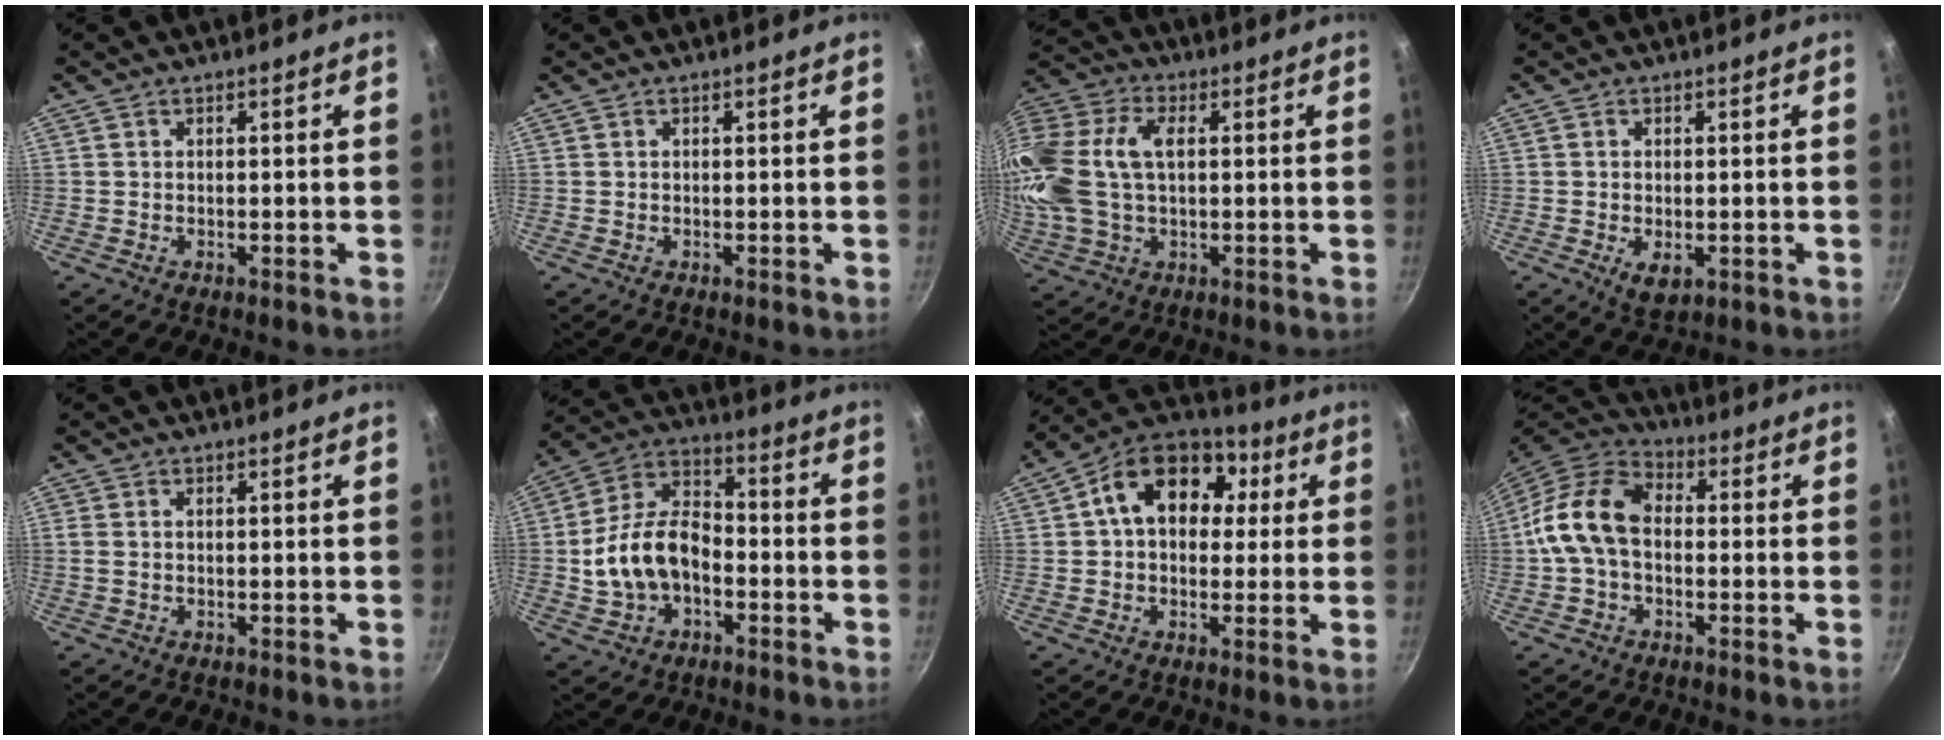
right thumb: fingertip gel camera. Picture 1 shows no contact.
{"total": 0.0}
{"total": 20.9, "force": [2.6, 13.3, 15.9], "torque": [-0.355, 0.032, 0.042]}
{"total": 4.1, "force": [-0.9, 2.3, 3.2], "torque": [-0.053, -0.014, -0.009]}
{"total": 1.3, "force": [0.1, 0.9, 1.0], "torque": [-0.020, 0.002, 0.000]}
{"total": 14.2, "force": [-2.8, 9.3, 10.3], "torque": [-0.166, 0.043, -0.060]}
{"total": 16.4, "force": [3.7, 11.9, 10.7], "torque": [-0.142, 0.025, 0.042]}
{"total": 12.9, "force": [-0.3, 8.9, 9.3], "torque": [-0.158, 0.036, -0.026]}